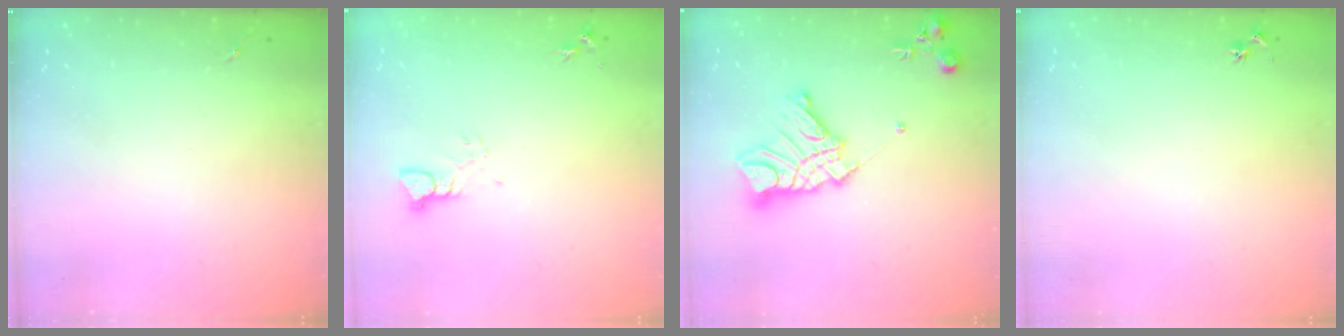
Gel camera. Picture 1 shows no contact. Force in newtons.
{"total": 3.3, "press": 3.3, "slide": 0.4}
{"total": 16.4, "press": 16.3, "slide": 1.4}
{"total": 3.0, "press": 2.9, "slide": 0.3}